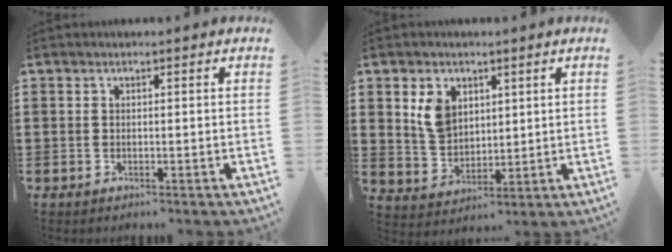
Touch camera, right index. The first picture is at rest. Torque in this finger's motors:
{"motor_torque": [0.81, 0.80, 0.29, 0.10]}